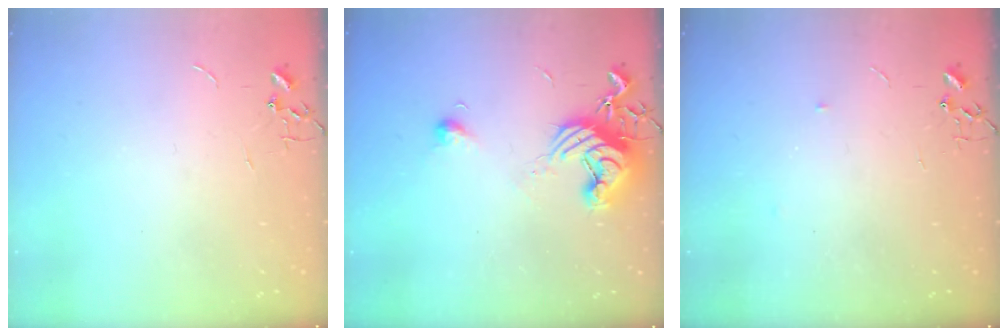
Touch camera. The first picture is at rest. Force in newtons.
{"total": 13.4, "press": 13.4, "slide": 1.2}
{"total": 3.1, "press": 3.0, "slide": 0.6}